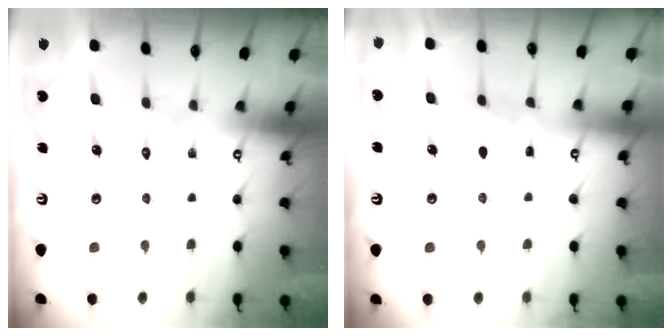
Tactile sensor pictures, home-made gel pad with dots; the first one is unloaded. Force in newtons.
{"total": 5.6, "press": 5.6, "slide": 0.7}